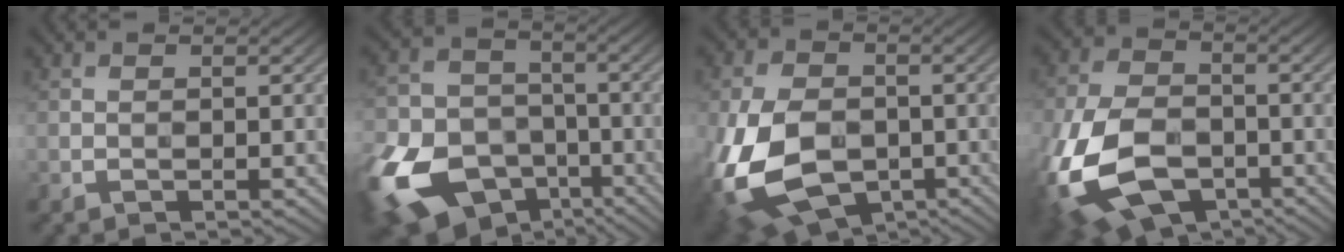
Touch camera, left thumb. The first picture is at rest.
{"total": 18.1, "force": [-9.0, 12.7, 9.4], "torque": [-0.267, -0.055, -0.153]}
{"total": 16.0, "force": [-5.4, 10.4, 10.8], "torque": [-0.264, -0.050, -0.091]}
{"total": 17.3, "force": [-7.2, 10.9, 11.3], "torque": [-0.307, -0.052, -0.133]}